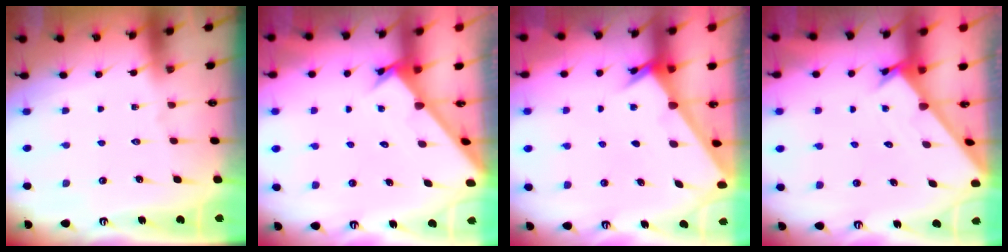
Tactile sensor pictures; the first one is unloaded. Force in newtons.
{"total": 2.7, "press": 2.7, "slide": 0.3}
{"total": 2.2, "press": 2.2, "slide": 0.2}
{"total": 1.7, "press": 1.7, "slide": 0.1}